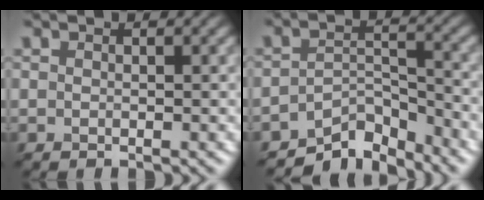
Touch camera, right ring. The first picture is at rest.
{"total": 5.2, "force": [-4.6, 1.7, 1.8], "torque": [-0.017, -0.002, -0.082]}